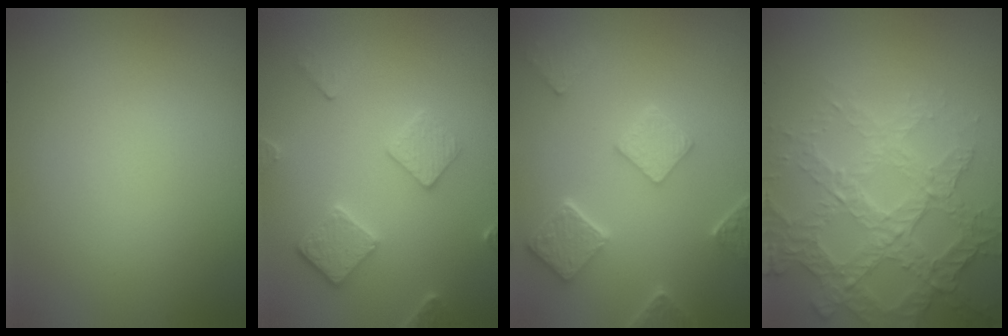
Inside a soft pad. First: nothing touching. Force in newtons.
{"total": 3.7, "press": 3.2, "slide": 1.8}
{"total": 4.9, "press": 3.8, "slide": 3.0}
{"total": 6.1, "press": 5.0, "slide": 3.3}